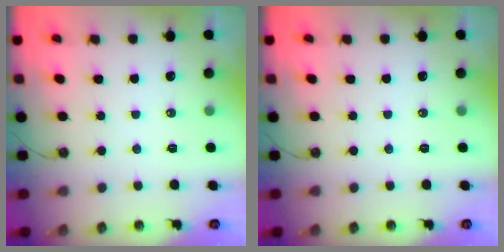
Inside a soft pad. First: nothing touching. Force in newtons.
{"total": 0.0}